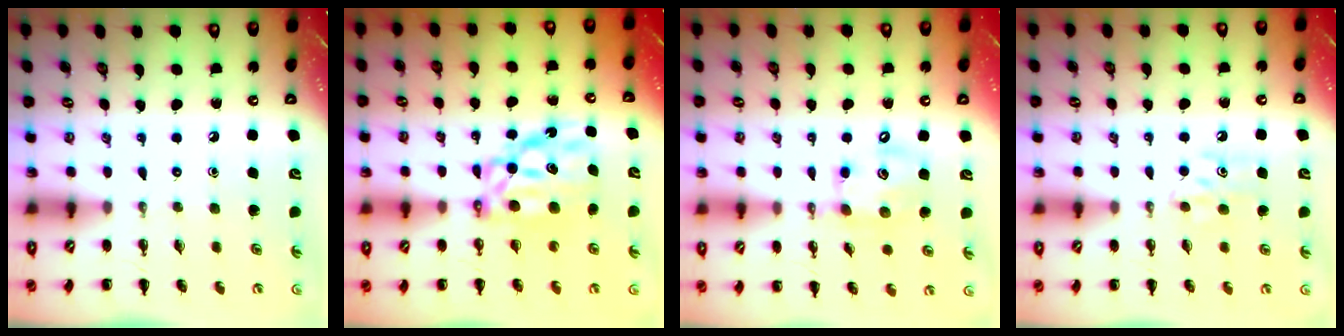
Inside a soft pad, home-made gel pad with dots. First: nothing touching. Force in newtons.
{"total": 8.7, "press": 8.6, "slide": 1.4}
{"total": 11.6, "press": 11.4, "slide": 2.1}
{"total": 5.1, "press": 4.9, "slide": 1.5}